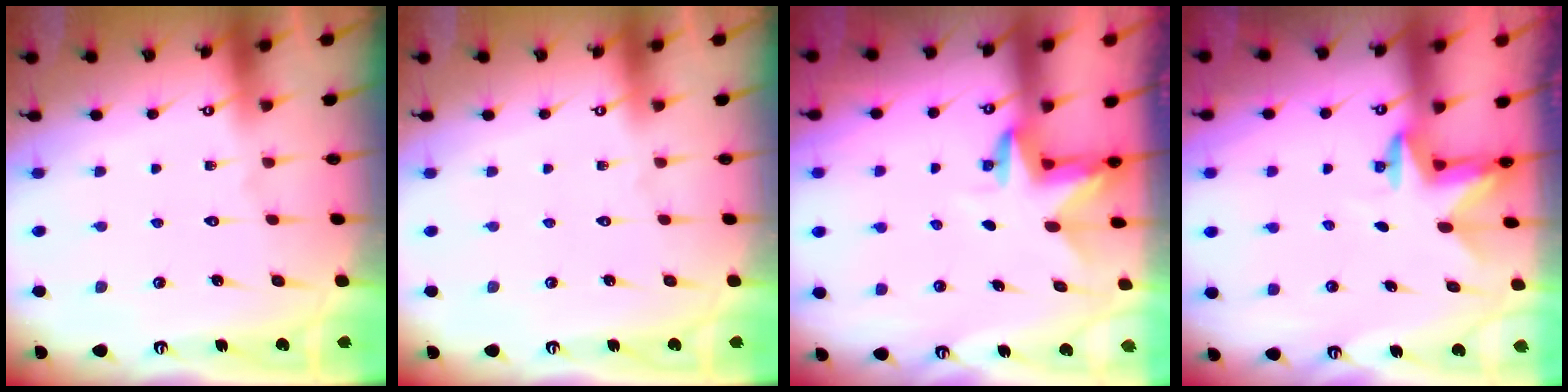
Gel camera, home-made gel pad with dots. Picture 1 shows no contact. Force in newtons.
{"total": 0.0}
{"total": 3.4, "press": 3.4, "slide": 0.2}
{"total": 2.5, "press": 2.4, "slide": 0.5}